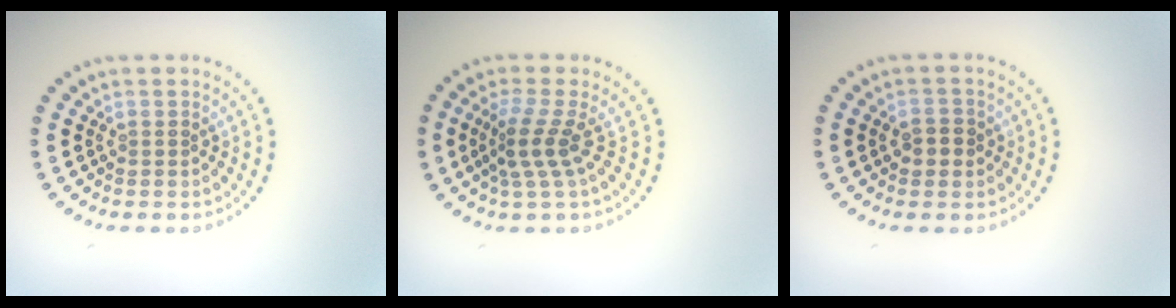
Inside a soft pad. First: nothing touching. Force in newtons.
{"total": 2.9, "press": 1.9, "slide": 2.2}
{"total": 1.7, "press": 1.7, "slide": 0.1}